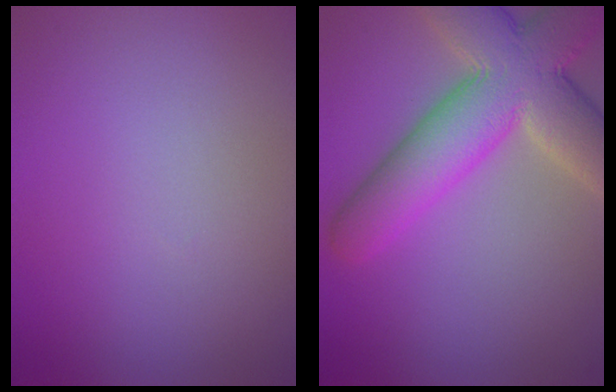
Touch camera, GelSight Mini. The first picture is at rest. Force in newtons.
{"total": 10.3, "press": 10.3, "slide": 0.7}